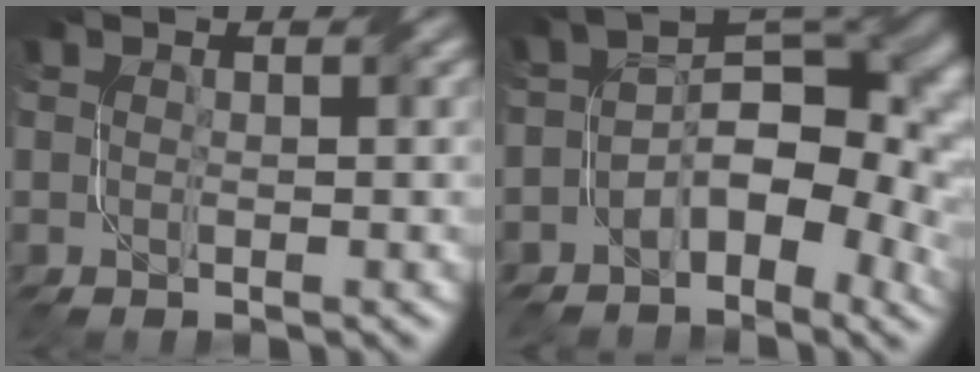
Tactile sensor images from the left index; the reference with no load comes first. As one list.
[{"total": 9.4, "force": [-2.6, 5.4, 7.3], "torque": [-0.090, 0.007, -0.047]}]